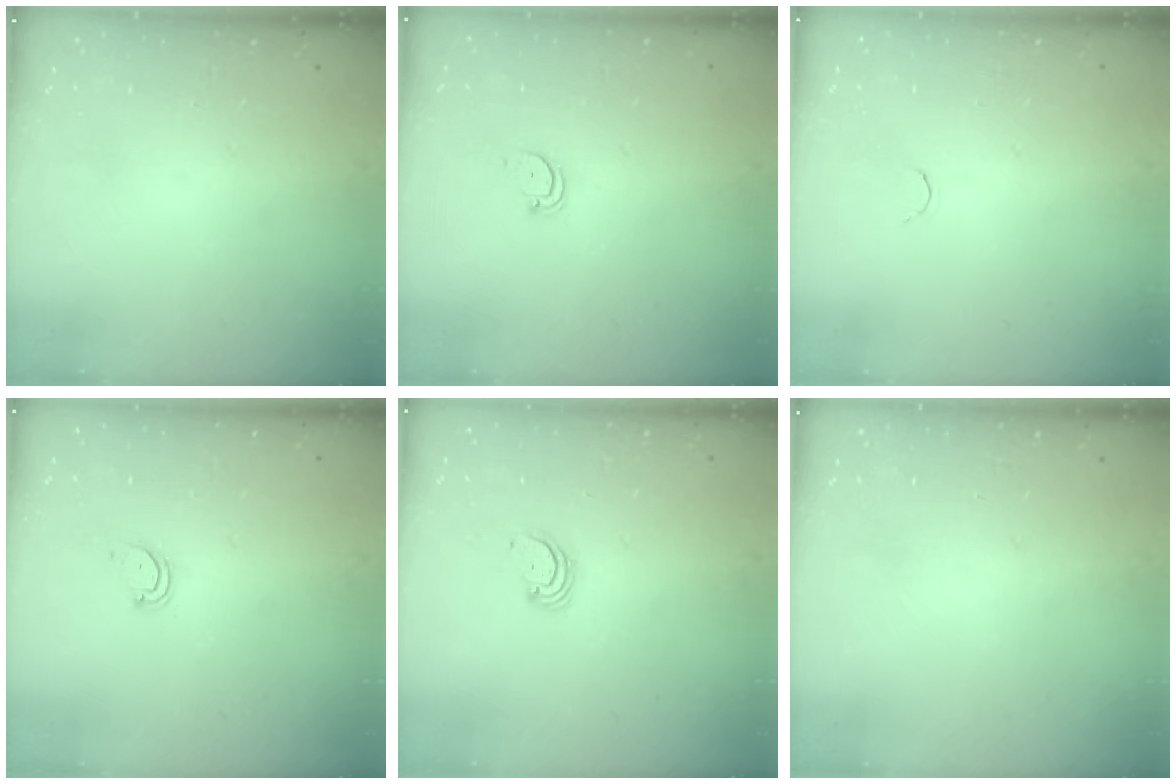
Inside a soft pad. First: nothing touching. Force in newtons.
{"total": 2.6, "press": 2.6, "slide": 0.0}
{"total": 1.8, "press": 1.7, "slide": 0.4}
{"total": 2.8, "press": 2.8, "slide": 0.2}
{"total": 2.5, "press": 2.5, "slide": 0.2}
{"total": 0.0}